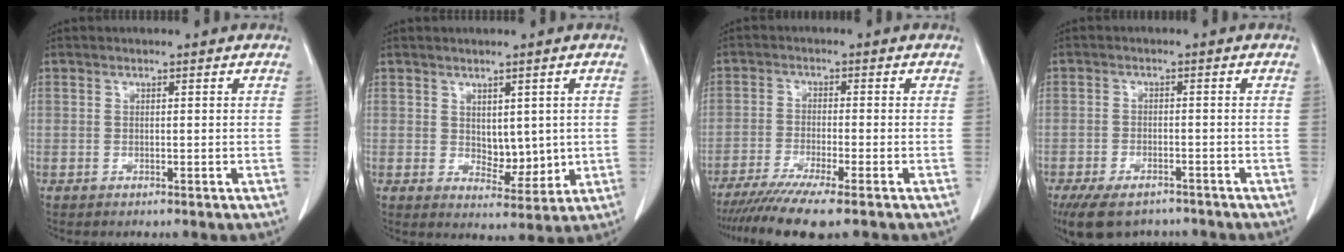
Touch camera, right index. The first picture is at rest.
{"total": 5.6, "force": [0.6, 3.2, 4.6], "torque": [-0.063, -0.008, 0.023]}
{"total": 9.4, "force": [-7.2, 0.0, 6.1], "torque": [-0.096, -0.020, -0.116]}
{"total": 9.8, "force": [-7.3, 4.5, 4.6], "torque": [-0.086, -0.007, -0.112]}